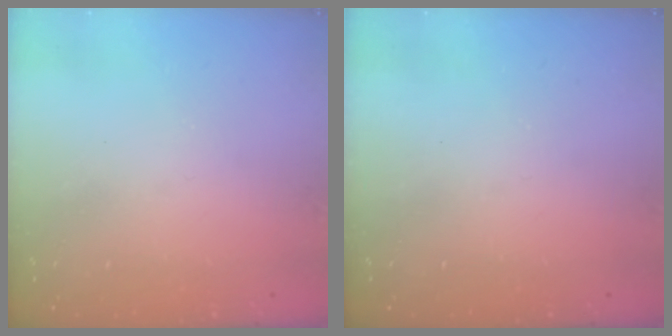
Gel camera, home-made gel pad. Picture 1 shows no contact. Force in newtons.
{"total": 0.0}